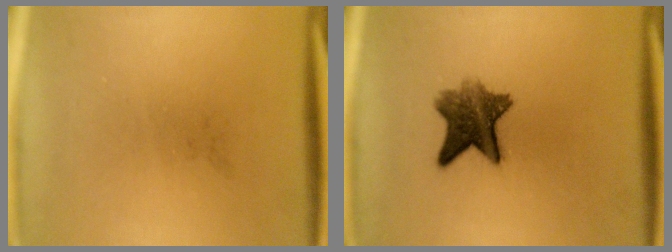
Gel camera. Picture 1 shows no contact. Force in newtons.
{"total": 7.5}